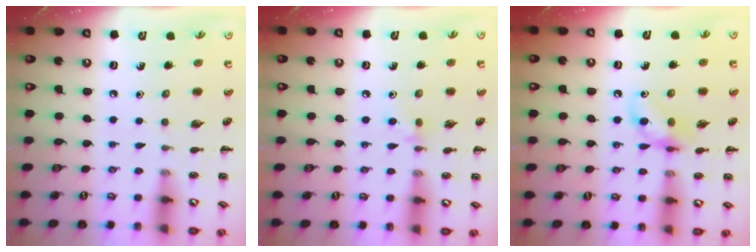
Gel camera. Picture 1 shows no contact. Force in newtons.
{"total": 4.5, "press": 4.2, "slide": 1.5}
{"total": 9.0, "press": 9.0, "slide": 0.6}